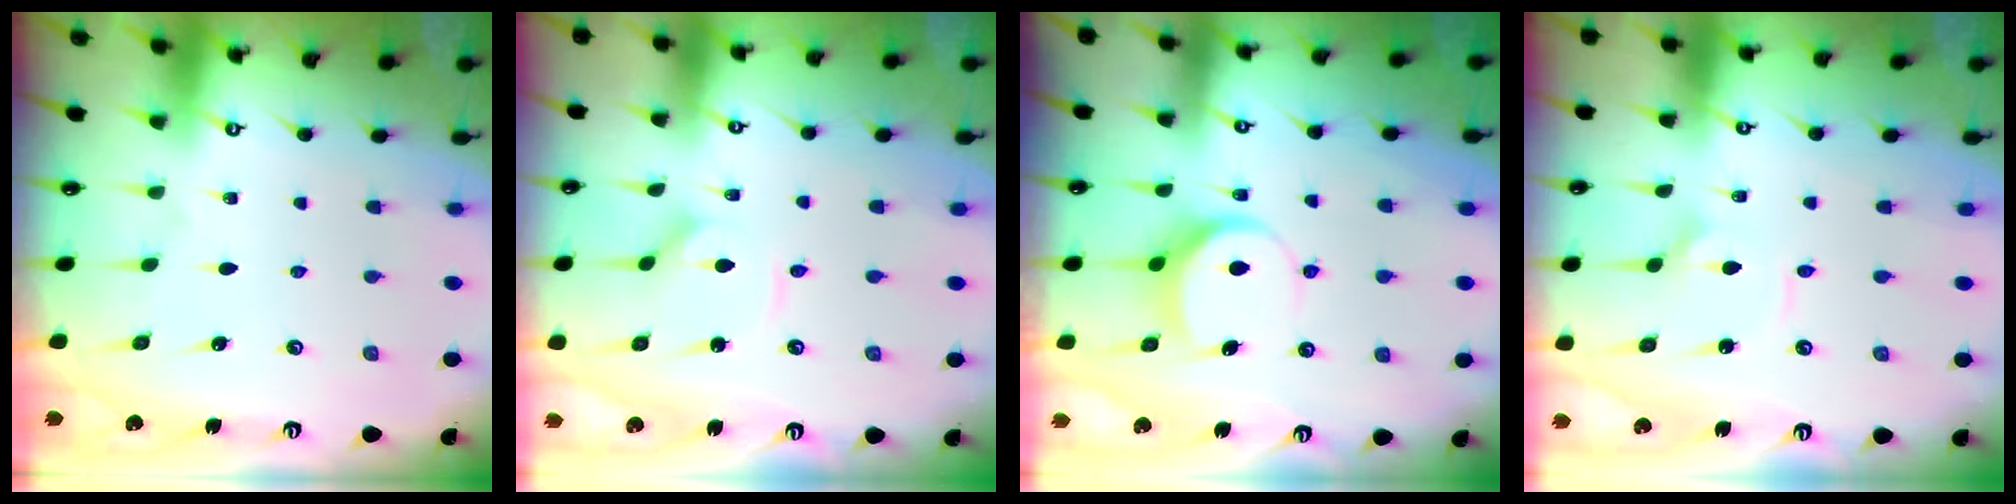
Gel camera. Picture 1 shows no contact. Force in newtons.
{"total": 2.7, "press": 2.6, "slide": 0.4}
{"total": 8.0, "press": 8.0, "slide": 0.9}
{"total": 2.7, "press": 2.7, "slide": 0.2}